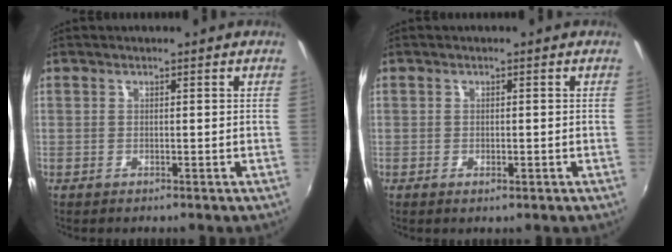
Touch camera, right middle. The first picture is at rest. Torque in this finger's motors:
{"motor_torque": [-0.79, 0.31, -0.11, -0.09]}